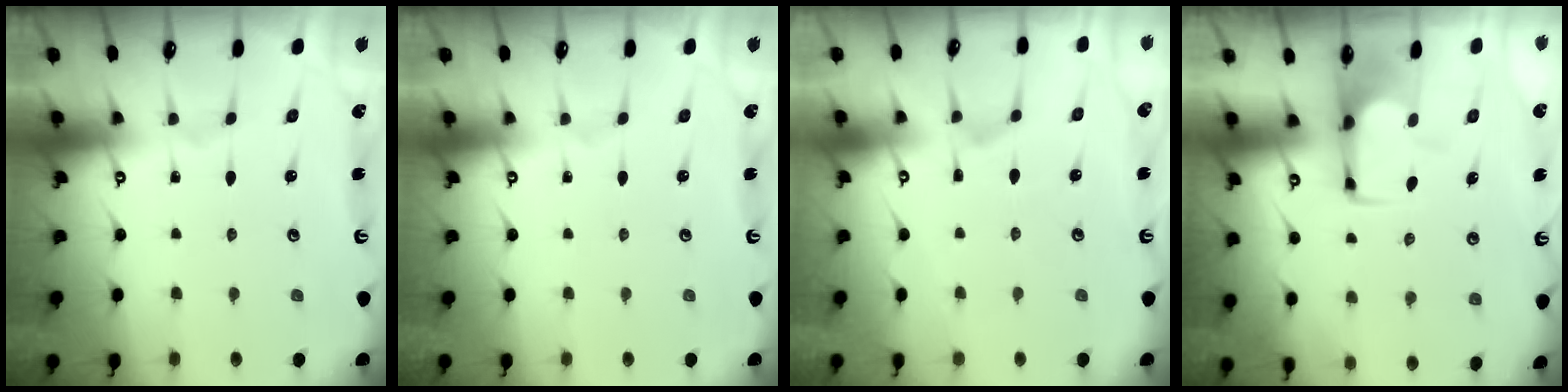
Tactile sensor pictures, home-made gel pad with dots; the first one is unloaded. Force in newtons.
{"total": 0.0}
{"total": 5.8, "press": 5.6, "slide": 1.4}
{"total": 1.4, "press": 1.3, "slide": 0.5}